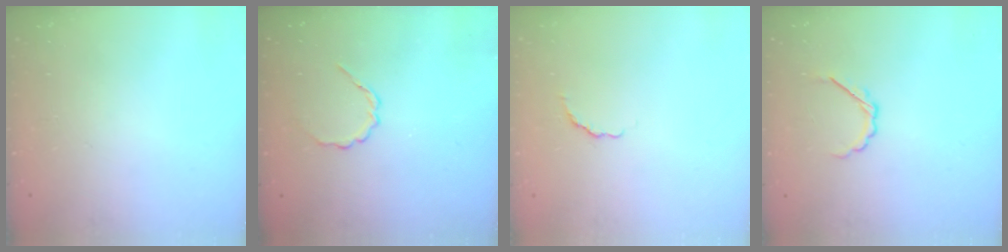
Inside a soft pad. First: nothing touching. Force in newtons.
{"total": 4.3, "press": 4.0, "slide": 1.4}
{"total": 1.8, "press": 1.6, "slide": 0.8}
{"total": 2.9, "press": 2.7, "slide": 0.9}